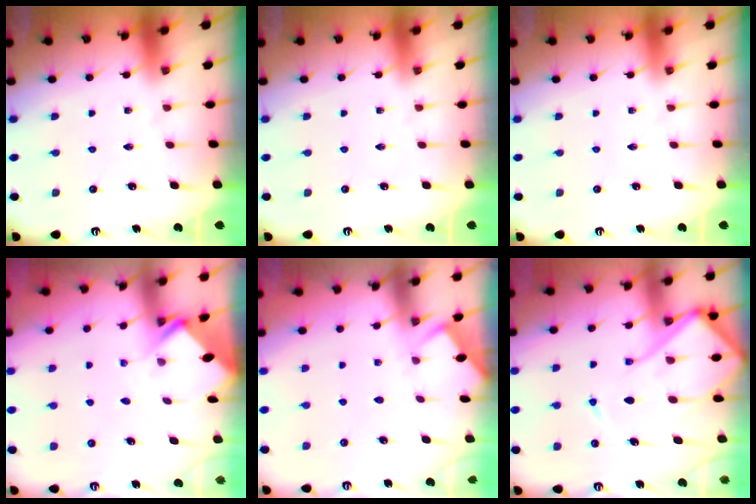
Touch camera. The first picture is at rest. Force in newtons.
{"total": 0.0}
{"total": 0.0}
{"total": 2.9, "press": 2.9, "slide": 0.2}
{"total": 2.8, "press": 2.8, "slide": 0.3}
{"total": 13.4, "press": 13.3, "slide": 1.5}